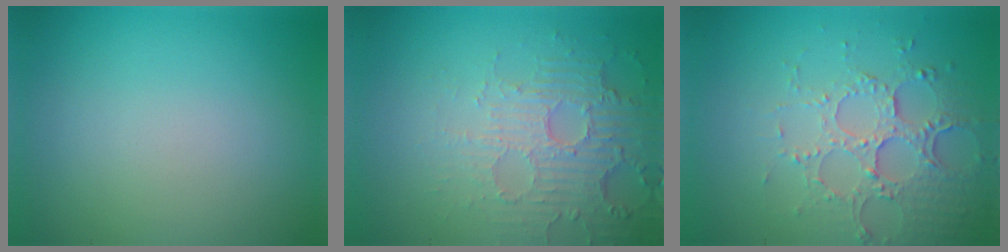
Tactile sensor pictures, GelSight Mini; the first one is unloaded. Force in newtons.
{"total": 5.5, "press": 3.5, "slide": 4.2}
{"total": 5.1, "press": 3.7, "slide": 3.6}